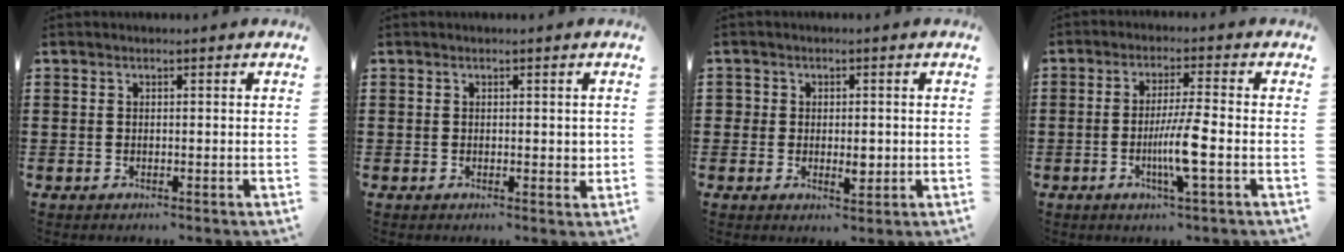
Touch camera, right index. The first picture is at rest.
{"total": 1.7, "force": [0.2, 1.0, 1.4], "torque": [-0.018, 0.003, 0.001]}
{"total": 3.0, "force": [-0.3, 2.0, 2.2], "torque": [-0.045, 0.006, -0.006]}
{"total": 6.7, "force": [-1.8, -0.1, 6.5], "torque": [-0.122, -0.017, -0.035]}